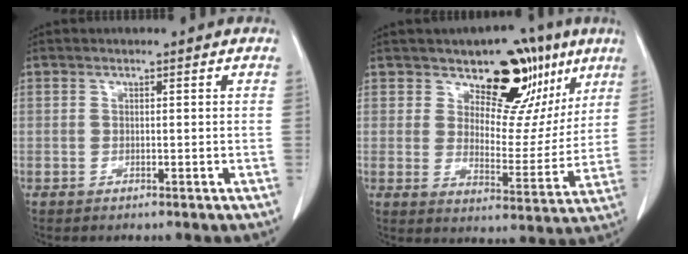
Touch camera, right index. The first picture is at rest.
{"total": 12.6, "force": [8.1, 6.9, 6.7], "torque": [-0.069, -0.004, 0.117]}